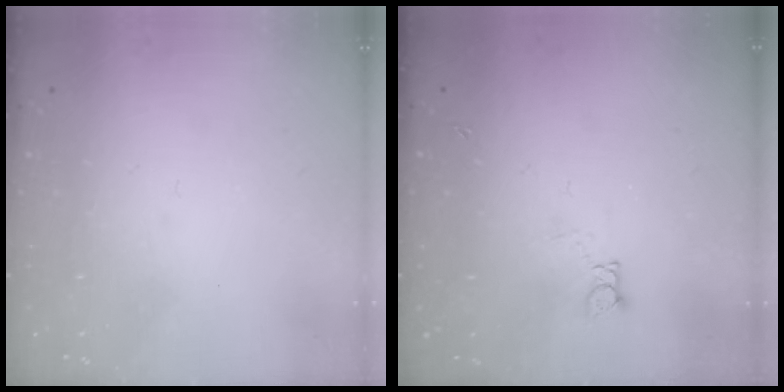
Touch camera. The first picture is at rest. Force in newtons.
{"total": 3.5, "press": 3.5, "slide": 0.3}